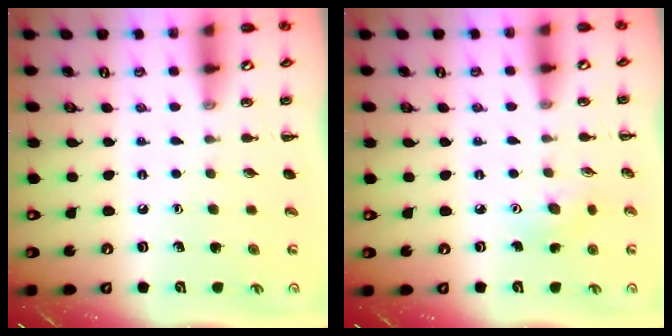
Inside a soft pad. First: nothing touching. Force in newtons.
{"total": 4.0, "press": 3.8, "slide": 1.1}